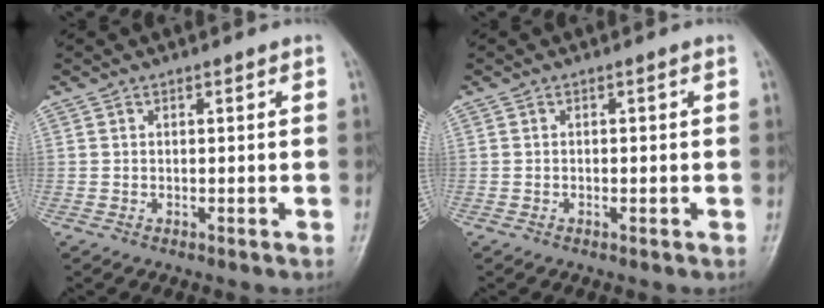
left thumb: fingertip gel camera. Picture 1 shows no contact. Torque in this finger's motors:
{"motor_torque": [0.09, -0.19, -0.09, 0.26, 0.02]}